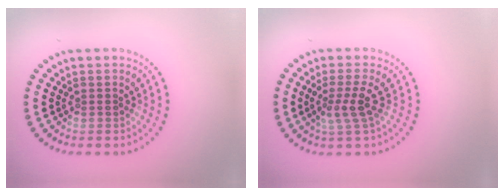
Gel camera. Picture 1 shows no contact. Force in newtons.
{"total": 2.5, "press": 1.9, "slide": 1.7}